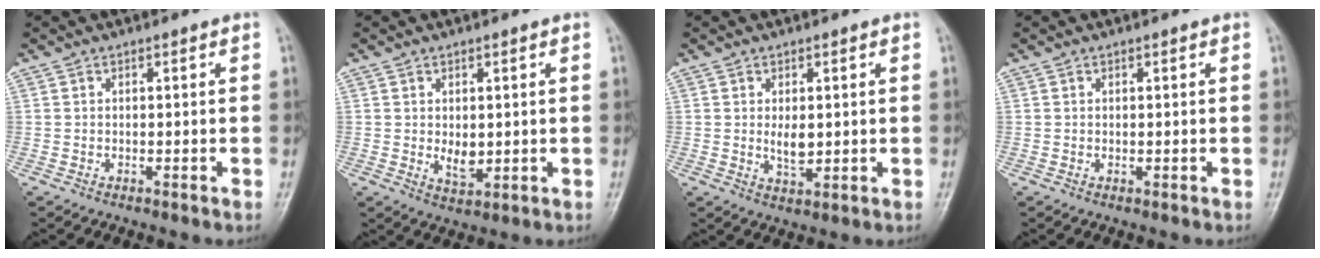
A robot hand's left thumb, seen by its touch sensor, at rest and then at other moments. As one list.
[{"total": 4.1, "force": [0.2, 2.6, 3.2], "torque": [-0.039, -0.010, 0.009]}, {"total": 3.9, "force": [0.5, 2.2, 3.2], "torque": [-0.044, -0.010, 0.012]}, {"total": 0.7, "force": [0.2, 0.4, 0.5], "torque": [-0.008, 0.000, 0.006]}]